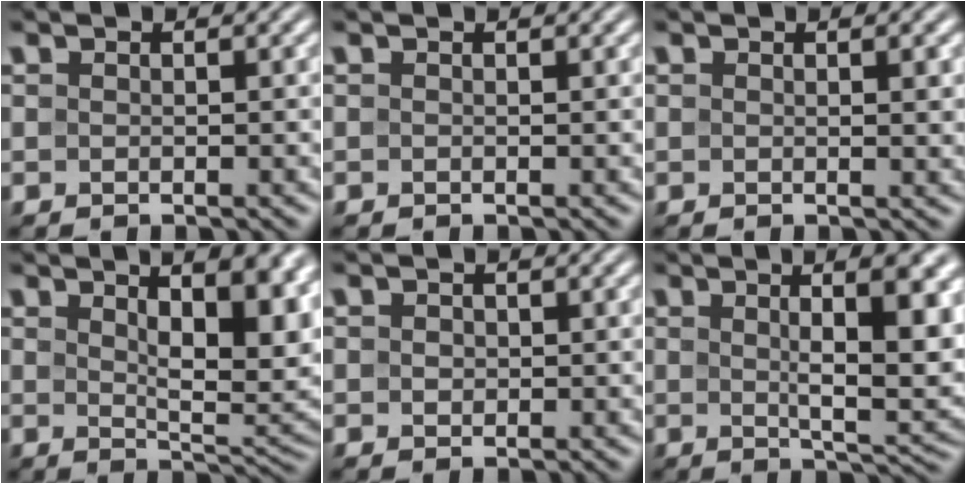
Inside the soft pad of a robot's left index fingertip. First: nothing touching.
{"total": 0.0}
{"total": 2.4, "force": [0.5, 0.6, 2.2], "torque": [-0.023, 0.002, 0.005]}
{"total": 11.0, "force": [3.7, 4.4, 9.3], "torque": [-0.109, 0.004, 0.052]}
{"total": 0.8, "force": [0.1, 0.7, 0.4], "torque": [-0.006, 0.000, 0.000]}
{"total": 11.4, "force": [2.5, 3.6, 10.5], "torque": [-0.120, 0.007, 0.027]}